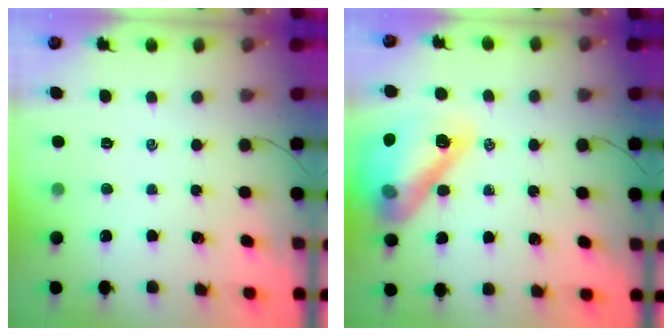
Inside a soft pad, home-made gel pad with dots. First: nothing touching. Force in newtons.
{"total": 19.9, "press": 19.8, "slide": 2.7}